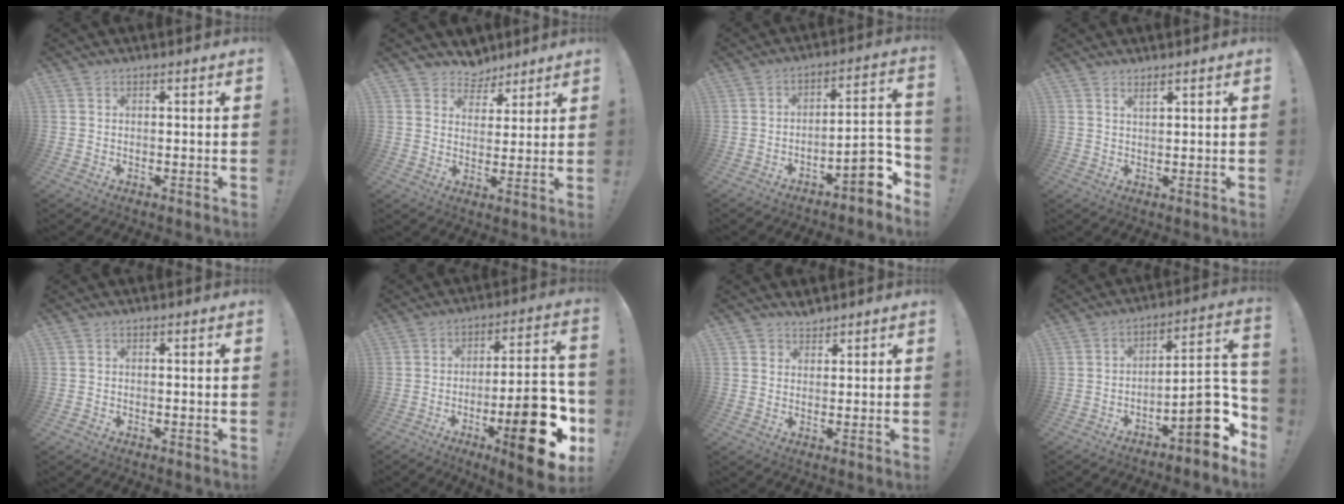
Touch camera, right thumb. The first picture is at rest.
{"total": 6.8, "force": [5.0, 4.6, 0.3], "torque": [-0.004, -0.039, 0.098]}
{"total": 11.5, "force": [-5.5, 4.0, 9.3], "torque": [-0.107, 0.029, -0.087]}
{"total": 1.4, "force": [1.1, 0.1, 0.9], "torque": [-0.011, -0.005, 0.018]}
{"total": 1.0, "force": [-0.8, 0.1, 0.6], "torque": [-0.007, 0.001, -0.014]}
{"total": 22.5, "force": [-8.3, 7.0, 19.8], "torque": [-0.256, 0.048, -0.116]}
{"total": 3.3, "force": [2.7, 1.8, -0.1], "torque": [0.006, -0.012, 0.050]}
{"total": 14.8, "force": [-5.4, 5.0, 12.8], "torque": [-0.147, 0.027, -0.080]}